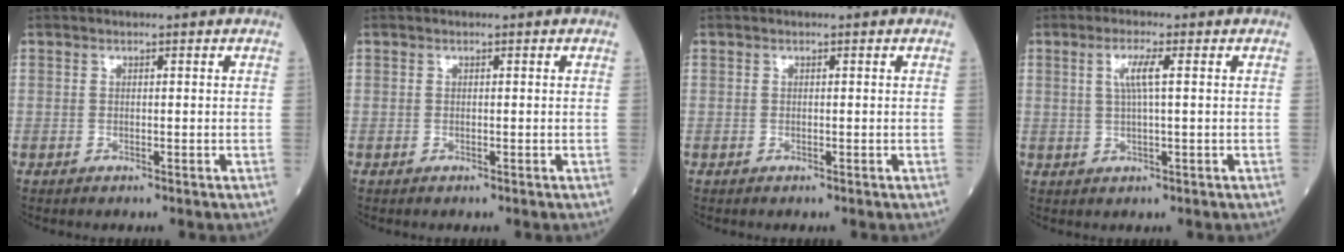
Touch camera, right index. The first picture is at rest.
{"total": 0.0}
{"total": 0.0}
{"total": 3.7, "force": [1.0, -0.1, 3.6], "torque": [-0.075, 0.003, 0.020]}